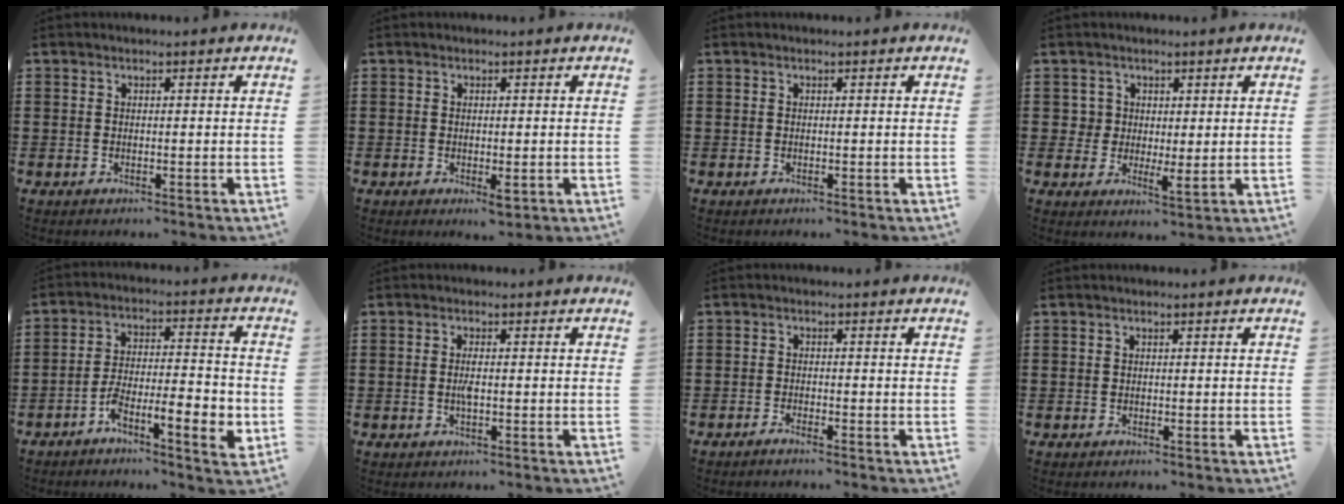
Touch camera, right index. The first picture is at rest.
{"total": 1.9, "force": [-0.4, 0.5, 1.8], "torque": [-0.038, -0.005, -0.009]}
{"total": 0.0}
{"total": 2.7, "force": [0.9, 2.3, 1.1], "torque": [-0.032, 0.010, 0.017]}
{"total": 8.7, "force": [-4.3, 2.3, 7.2], "torque": [-0.130, 0.007, -0.079]}
{"total": 1.7, "force": [-0.3, 0.2, 1.6], "torque": [-0.033, 0.000, -0.006]}
{"total": 1.2, "force": [-1.1, -0.1, 0.4], "torque": [-0.008, -0.001, -0.021]}
{"total": 0.0}